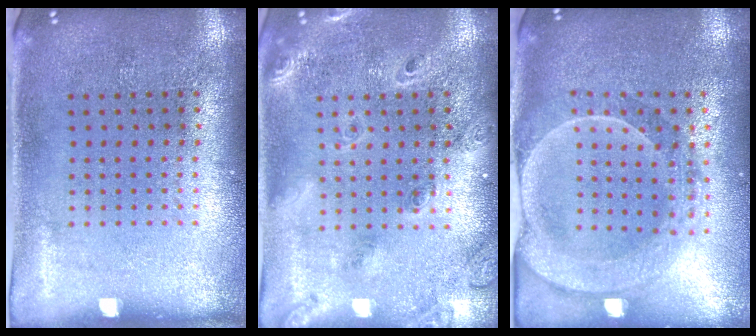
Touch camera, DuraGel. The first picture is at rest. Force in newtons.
{"total": 1.8, "press": 1.7, "slide": 0.8}
{"total": 2.3, "press": 2.1, "slide": 0.9}